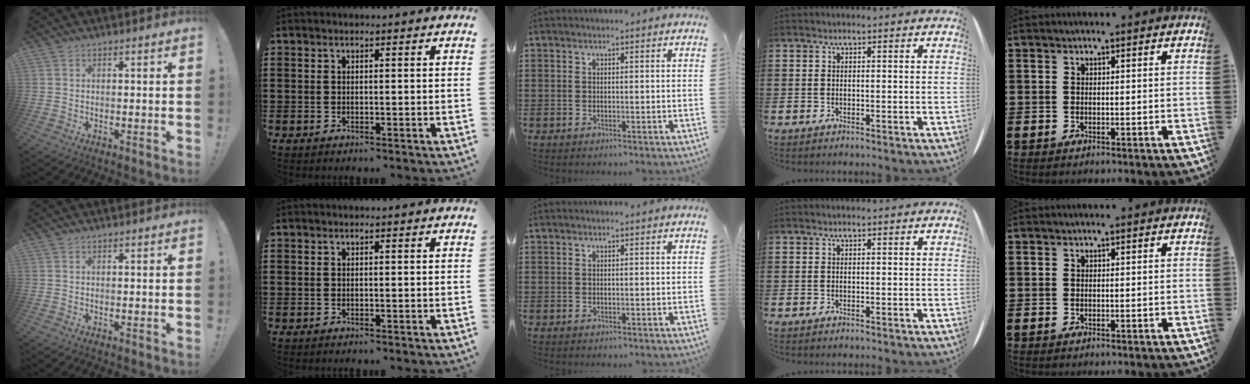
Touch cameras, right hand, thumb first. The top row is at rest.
{}